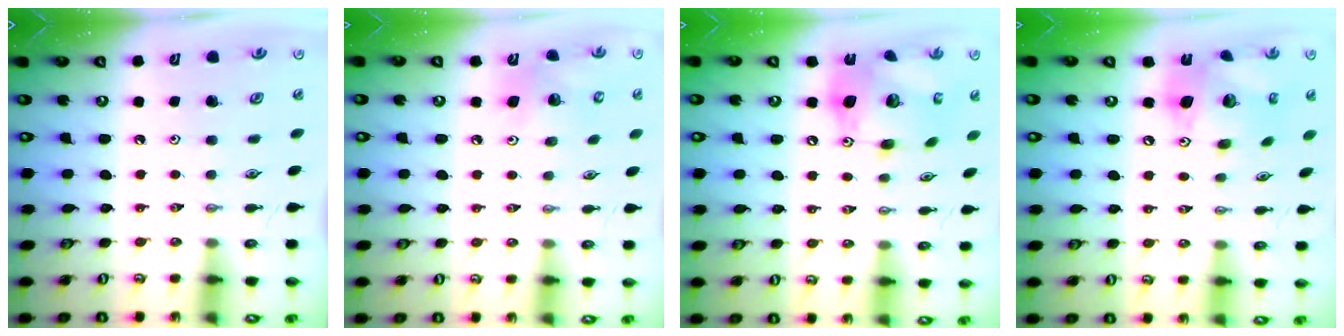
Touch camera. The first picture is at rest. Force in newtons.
{"total": 8.5, "press": 8.1, "slide": 2.6}
{"total": 18.4, "press": 18.3, "slide": 2.0}
{"total": 15.3, "press": 15.3, "slide": 1.5}